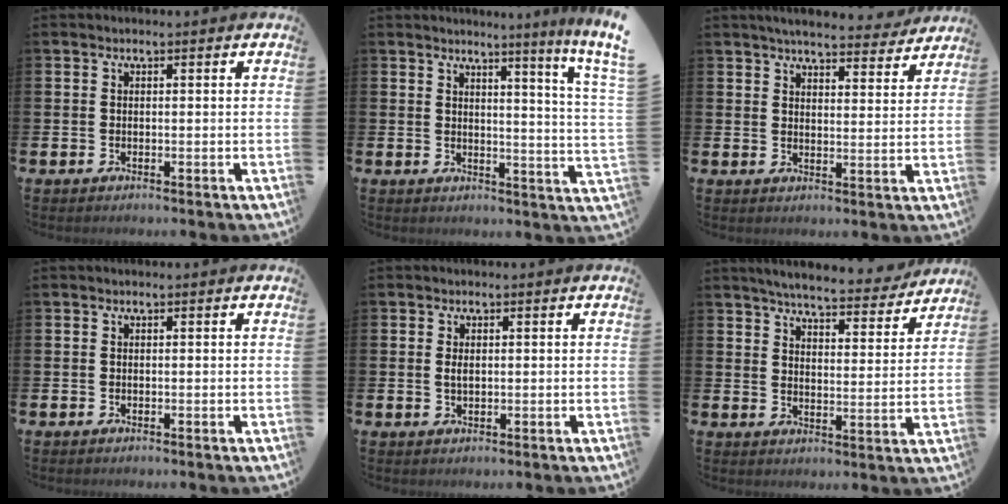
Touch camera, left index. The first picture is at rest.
{"total": 3.7, "force": [3.2, -1.1, 1.4], "torque": [-0.028, -0.040, 0.044]}
{"total": 5.2, "force": [5.0, 0.6, 1.2], "torque": [-0.024, -0.031, 0.085]}
{"total": 0.0}
{"total": 1.3, "force": [0.3, 0.7, 1.1], "torque": [-0.009, 0.000, 0.002]}
{"total": 5.8, "force": [5.5, 0.5, 1.5], "torque": [-0.035, -0.041, 0.091]}